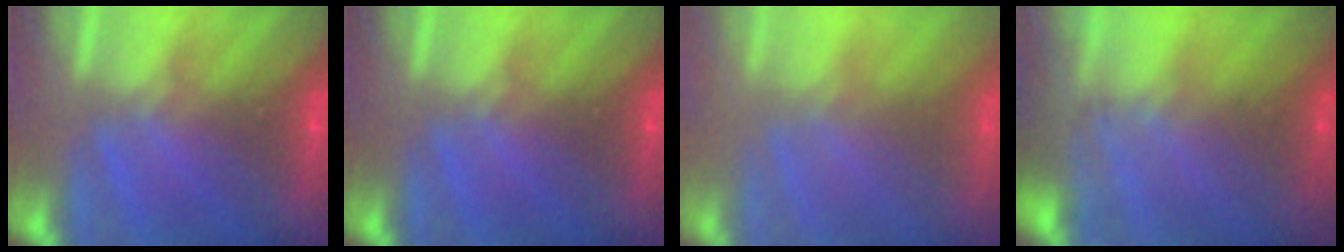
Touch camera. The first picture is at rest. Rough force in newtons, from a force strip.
{"total": 0.0}
{"total": 3.1}
{"total": 8.7}